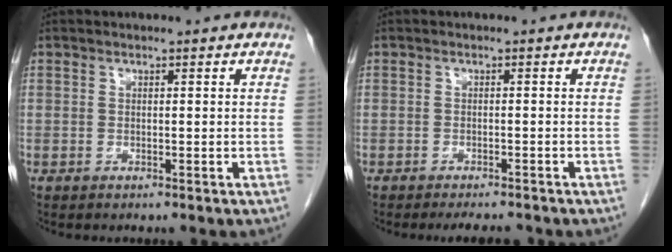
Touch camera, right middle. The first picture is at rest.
{"total": 4.1, "force": [-3.7, 0.7, 1.5], "torque": [-0.019, -0.007, -0.049]}